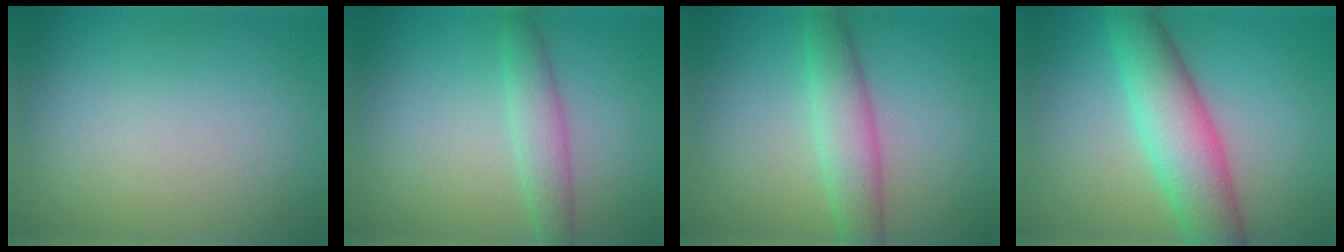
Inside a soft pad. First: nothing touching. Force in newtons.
{"total": 2.7, "press": 2.7, "slide": 0.2}
{"total": 3.8, "press": 3.8, "slide": 0.2}
{"total": 6.9, "press": 6.9, "slide": 0.1}